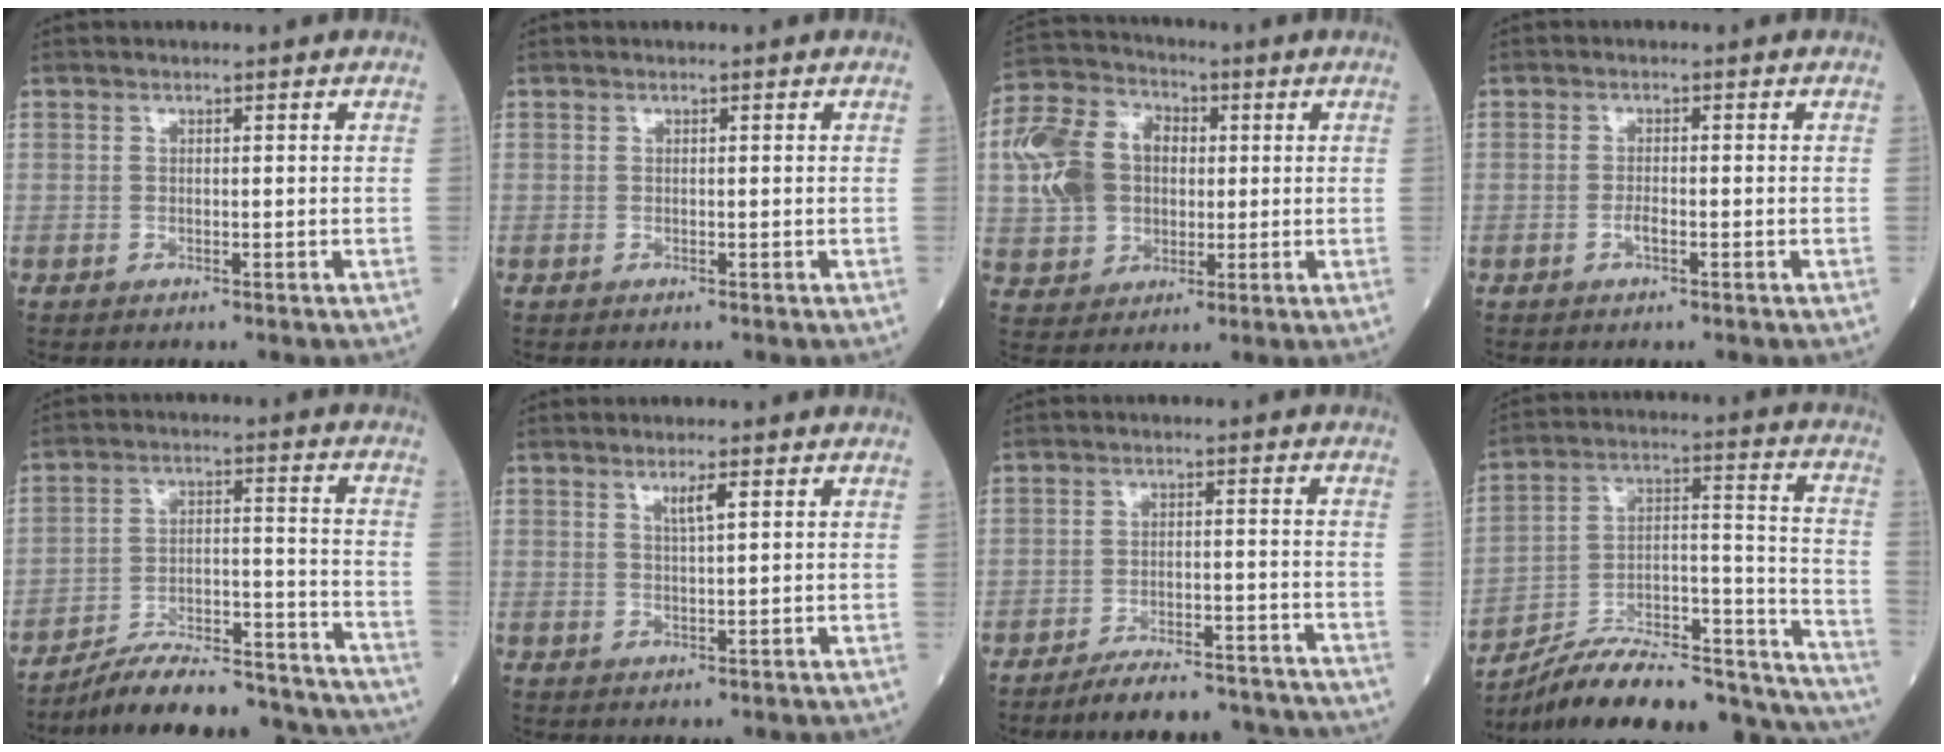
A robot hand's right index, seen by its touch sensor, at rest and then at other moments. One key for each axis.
{"total": 0.0}
{"total": 12.7, "fx": 1.4, "fy": 10.1, "fz": 7.7, "tx": -0.192, "ty": 0.041, "tz": 0.028}
{"total": 1.4, "fx": -0.7, "fy": 0.3, "fz": 1.1, "tx": -0.017, "ty": 0.002, "tz": -0.013}
{"total": 21.7, "fx": -20.4, "fy": 3.4, "fz": 6.6, "tx": -0.083, "ty": 0.022, "tz": -0.293}
{"total": 2.4, "fx": 1.2, "fy": 0.1, "fz": 2.1, "tx": -0.040, "ty": -0.001, "tz": 0.022}
{"total": 12.2, "fx": -11.6, "fy": 1.8, "fz": 3.0, "tx": -0.029, "ty": 0.014, "tz": -0.155}
{"total": 28.9, "fx": -25.8, "fy": 5.6, "fz": 11.8, "tx": -0.124, "ty": 0.033, "tz": -0.375}